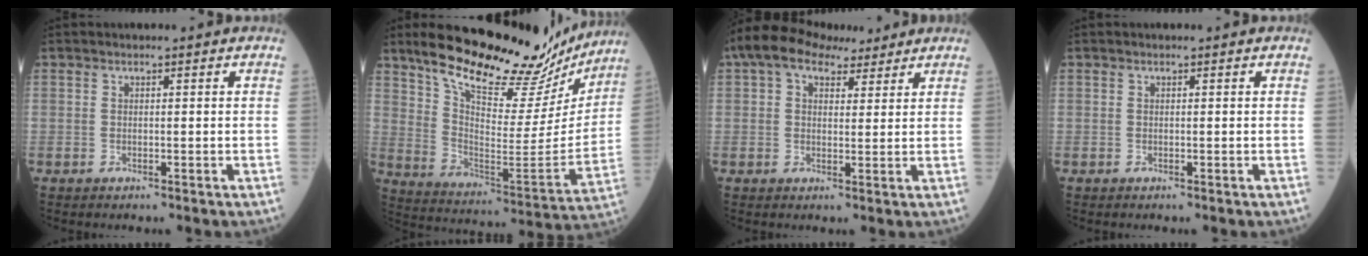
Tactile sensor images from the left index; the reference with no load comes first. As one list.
[{"total": 25.2, "force": [21.0, 7.0, 11.9], "torque": [-0.184, -0.015, 0.307]}, {"total": 8.7, "force": [6.3, 4.3, 4.3], "torque": [-0.078, 0.043, 0.107]}, {"total": 0.0}]